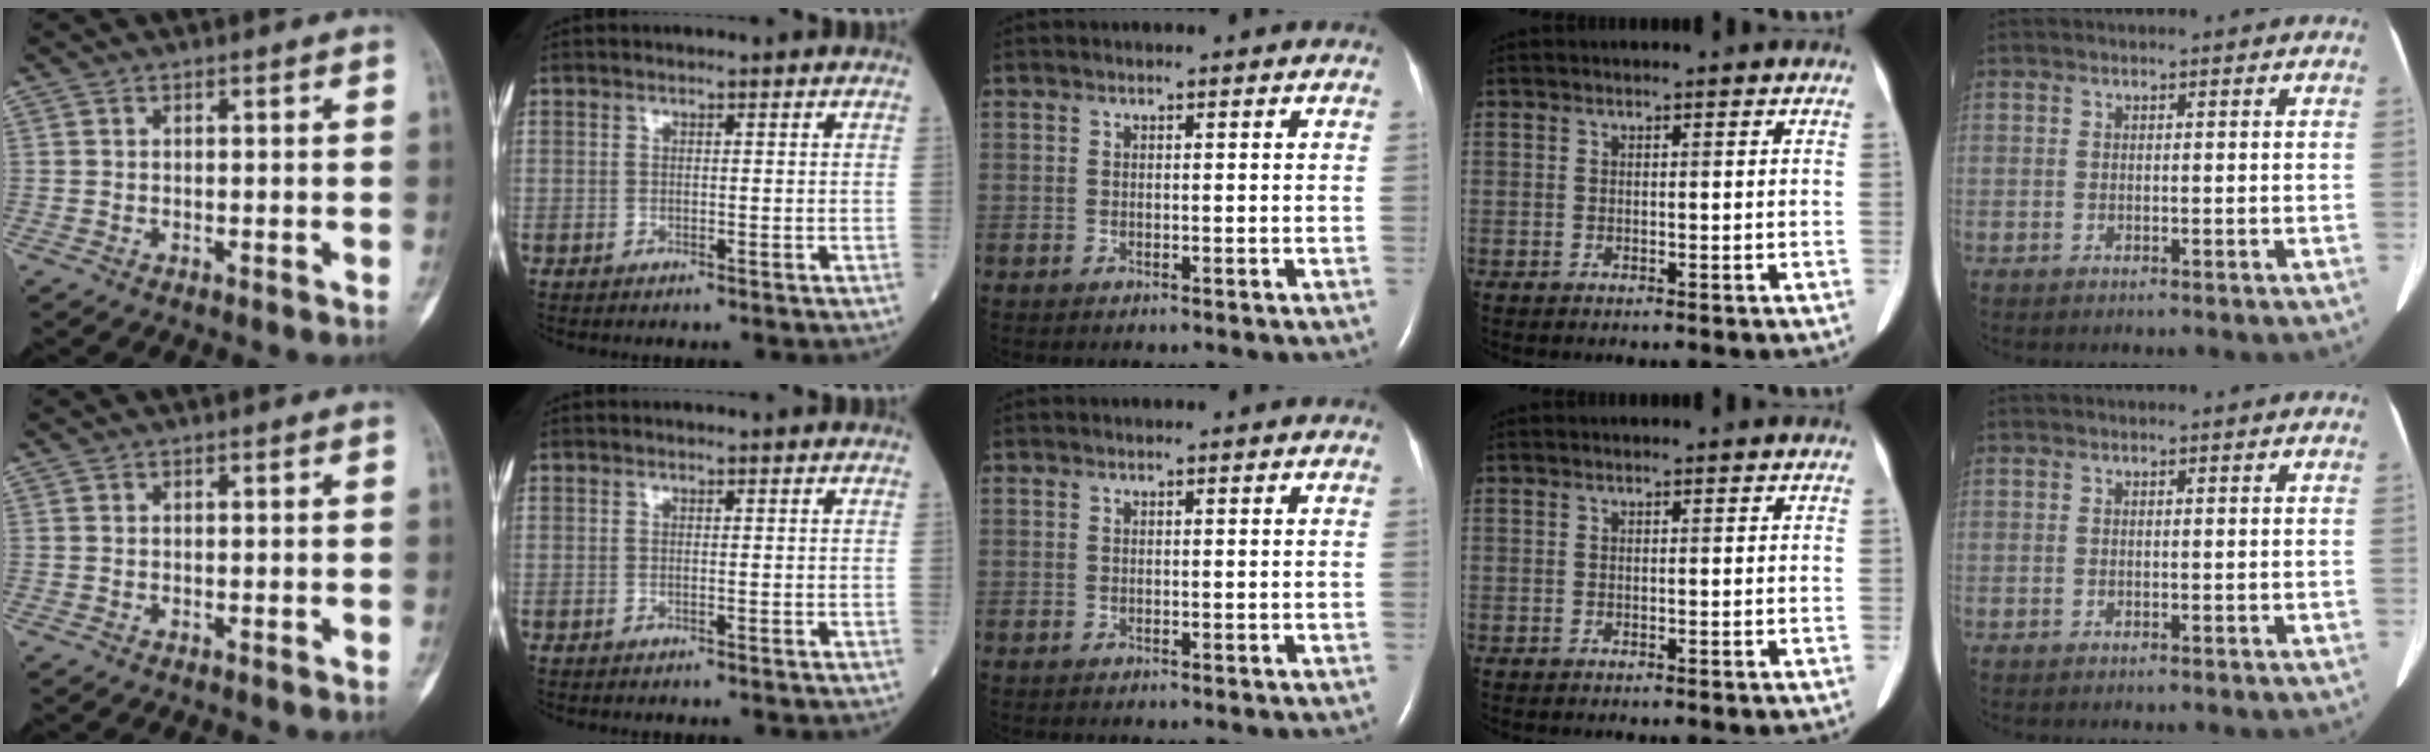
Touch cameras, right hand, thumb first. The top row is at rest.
{}